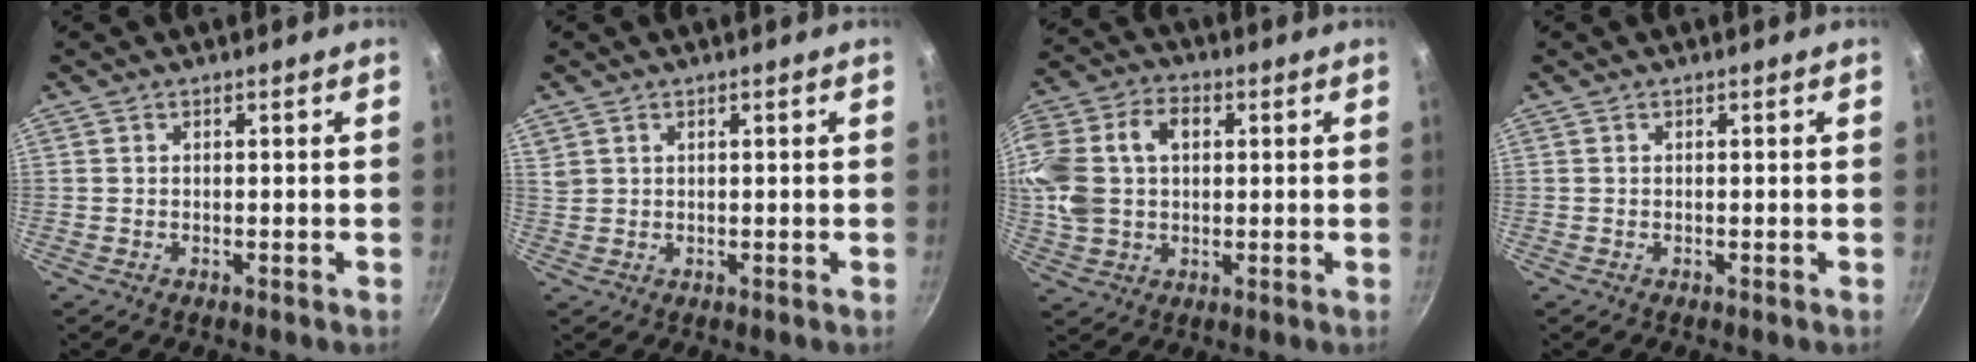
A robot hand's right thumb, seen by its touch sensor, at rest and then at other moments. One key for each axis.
{"total": 1.7, "fx": 1.1, "fy": 1.2, "fz": 0.6, "tx": -0.006, "ty": 0.003, "tz": 0.024}
{"total": 18.9, "fx": 3.3, "fy": 13.9, "fz": 12.3, "tx": -0.272, "ty": 0.036, "tz": 0.054}
{"total": 0.0}